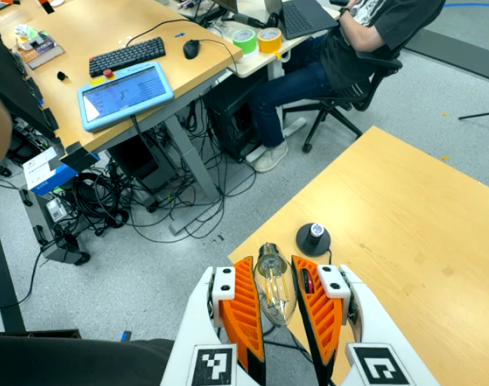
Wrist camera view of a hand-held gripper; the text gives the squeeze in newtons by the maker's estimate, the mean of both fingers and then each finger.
{"total": 12.3, "left": 12.5, "right": 12.2}